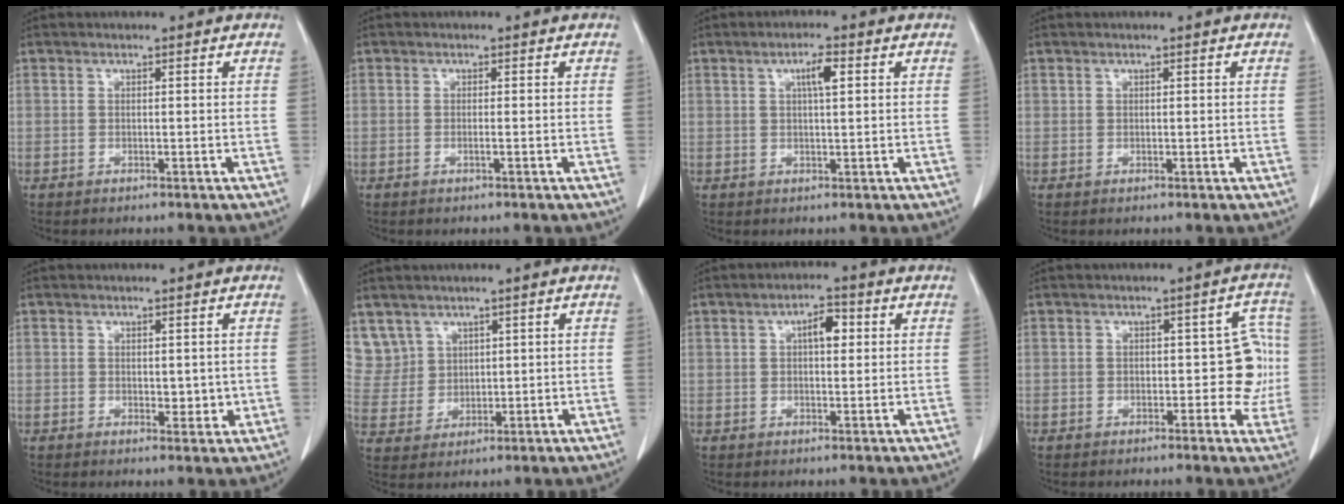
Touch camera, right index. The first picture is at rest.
{"total": 0.6, "force": [-0.2, -0.1, 0.6], "torque": [-0.011, 0.000, -0.003]}
{"total": 3.3, "force": [1.1, 0.5, 3.0], "torque": [-0.053, 0.002, 0.018]}
{"total": 0.0}
{"total": 2.5, "force": [0.1, 1.5, 1.9], "torque": [-0.020, -0.004, 0.007]}
{"total": 7.1, "force": [4.4, 5.6, -0.1], "torque": [-0.001, 0.013, 0.103]}
{"total": 3.8, "force": [1.0, 1.6, 3.3], "torque": [-0.054, 0.010, 0.013]}
{"total": 6.3, "force": [-0.5, 3.4, 5.2], "torque": [-0.041, 0.030, -0.005]}